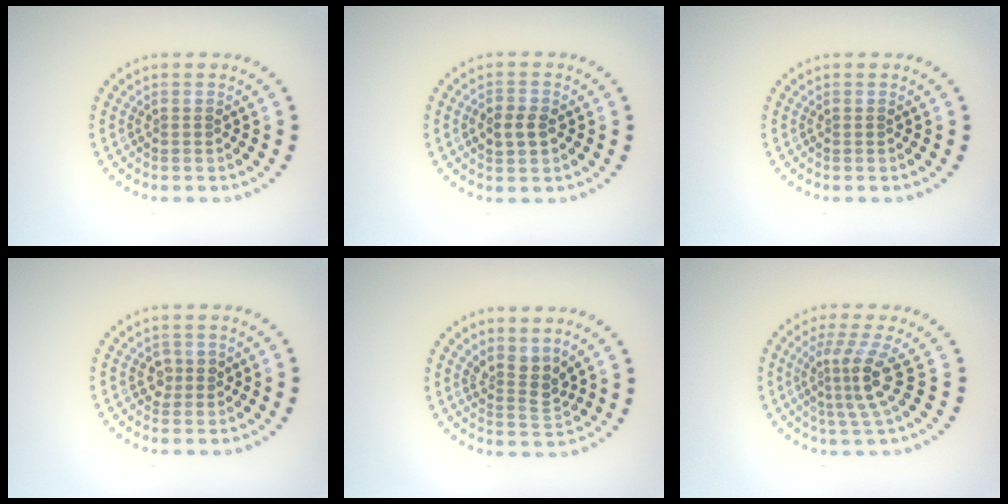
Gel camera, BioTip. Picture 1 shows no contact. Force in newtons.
{"total": 2.4, "press": 2.4, "slide": 0.1}
{"total": 0.0}
{"total": 1.5, "press": 1.4, "slide": 0.4}
{"total": 2.6, "press": 2.0, "slide": 1.7}
{"total": 3.8, "press": 2.6, "slide": 2.8}